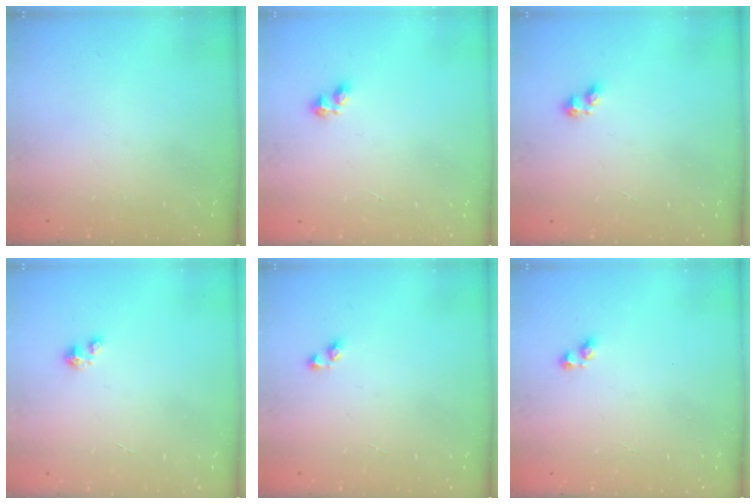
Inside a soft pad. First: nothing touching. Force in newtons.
{"total": 2.2, "press": 2.1, "slide": 0.7}
{"total": 2.4, "press": 2.3, "slide": 0.8}
{"total": 1.6, "press": 1.6, "slide": 0.2}
{"total": 2.9, "press": 2.9, "slide": 0.3}
{"total": 3.2, "press": 3.1, "slide": 0.6}